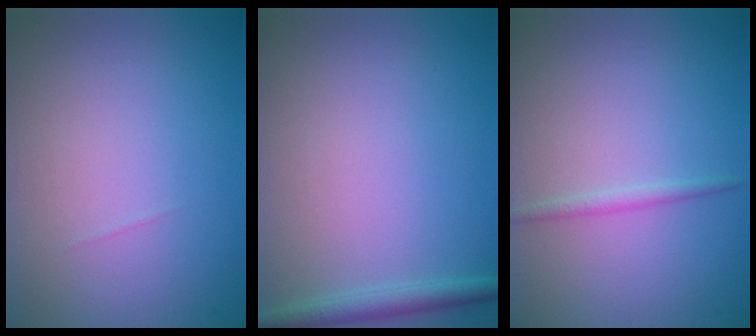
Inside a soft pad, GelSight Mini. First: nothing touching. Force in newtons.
{"total": 1.7, "press": 1.7, "slide": 0.1}
{"total": 0.9, "press": 0.9, "slide": 0.0}